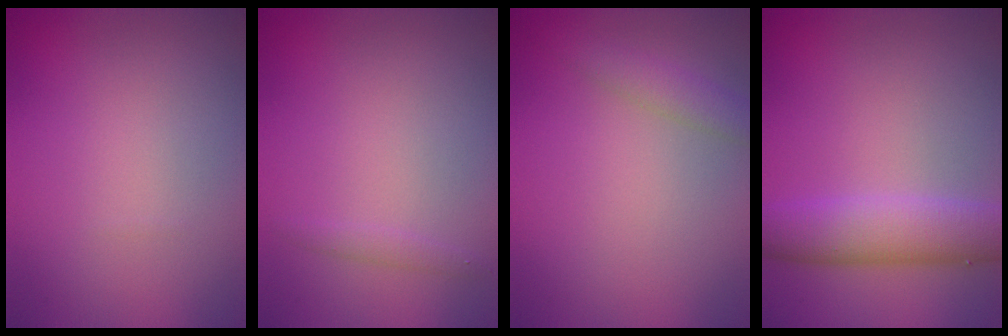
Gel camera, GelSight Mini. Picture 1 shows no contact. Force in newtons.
{"total": 0.8, "press": 0.8, "slide": 0.1}
{"total": 2.1, "press": 2.1, "slide": 0.1}
{"total": 5.5, "press": 5.5, "slide": 0.4}